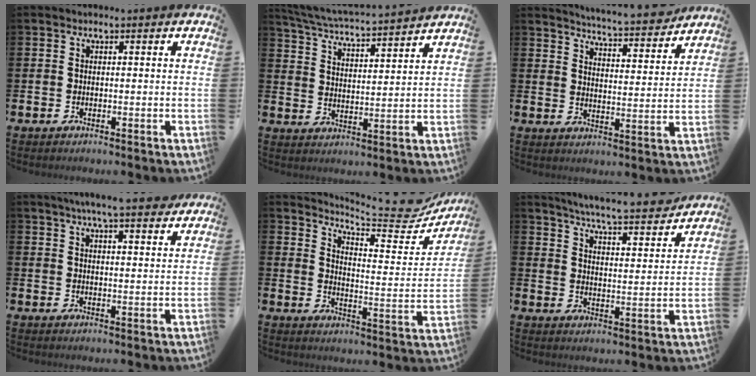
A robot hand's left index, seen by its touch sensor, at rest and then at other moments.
{"total": 4.7, "force": [4.6, -0.1, 1.1], "torque": [-0.045, -0.039, 0.075]}
{"total": 5.9, "force": [5.8, -0.1, 0.8], "torque": [-0.027, -0.050, 0.098]}
{"total": 6.4, "force": [5.9, 0.1, 2.4], "torque": [-0.051, -0.026, 0.103]}
{"total": 7.3, "force": [6.5, 0.8, 3.1], "torque": [-0.056, -0.057, 0.104]}
{"total": 6.6, "force": [6.3, -0.2, 1.9], "torque": [-0.056, -0.052, 0.104]}